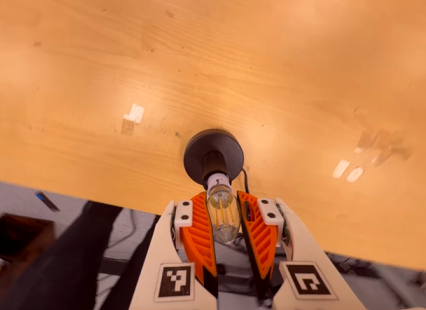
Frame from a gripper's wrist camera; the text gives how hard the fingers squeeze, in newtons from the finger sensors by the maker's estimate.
{"total": 13.8, "left": 13.2, "right": 14.5}